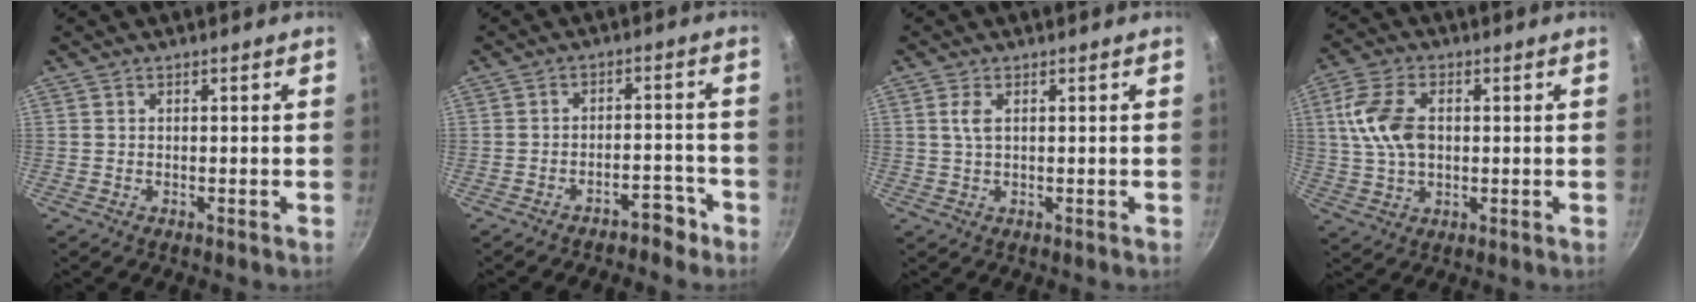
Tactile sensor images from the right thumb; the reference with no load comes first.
{"total": 4.7, "force": [-3.6, 2.0, 2.2], "torque": [-0.009, 0.051, -0.041]}
{"total": 2.4, "force": [0.8, 1.1, 2.1], "torque": [-0.043, -0.002, 0.017]}
{"total": 10.5, "force": [1.6, 6.6, 8.1], "torque": [-0.152, 0.009, 0.027]}